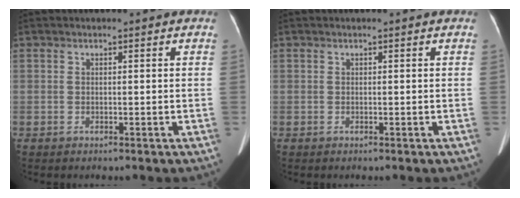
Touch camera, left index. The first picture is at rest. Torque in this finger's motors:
{"motor_torque": [0.07, 0.01, -0.03, 0.01]}